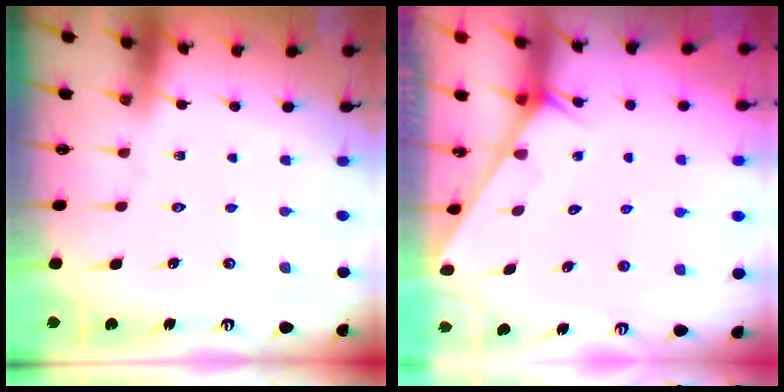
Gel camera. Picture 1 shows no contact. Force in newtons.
{"total": 1.5, "press": 1.5, "slide": 0.1}